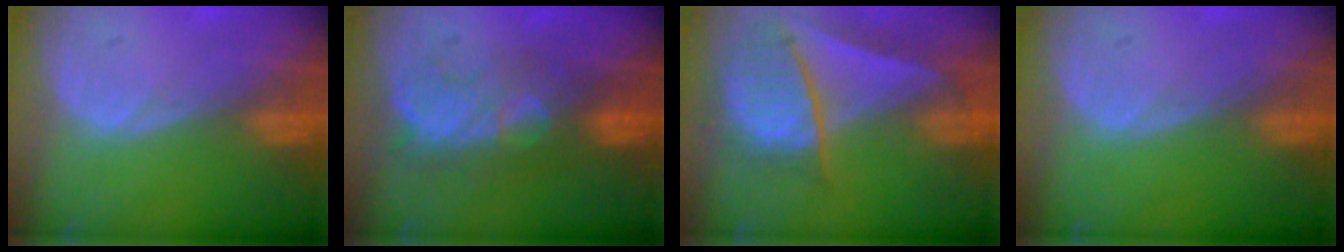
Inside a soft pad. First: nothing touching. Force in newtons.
{"total": 8.1, "press": 7.8, "slide": 2.4}
{"total": 9.2, "press": 8.0, "slide": 4.6}
{"total": 0.0}